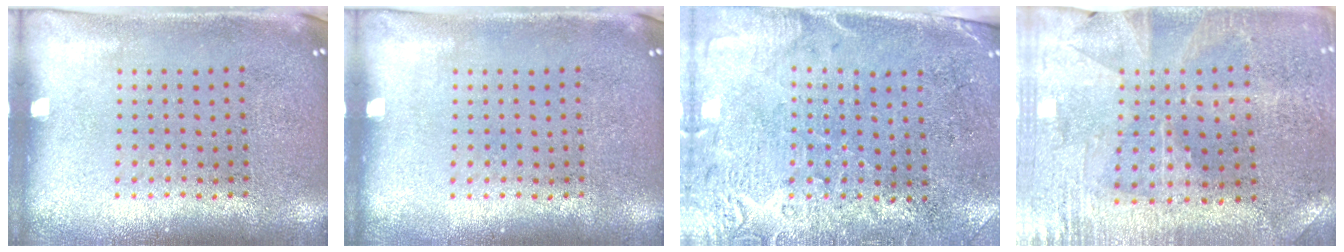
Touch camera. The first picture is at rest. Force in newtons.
{"total": 0.0}
{"total": 2.7, "press": 2.4, "slide": 1.4}
{"total": 0.9, "press": 0.8, "slide": 0.3}